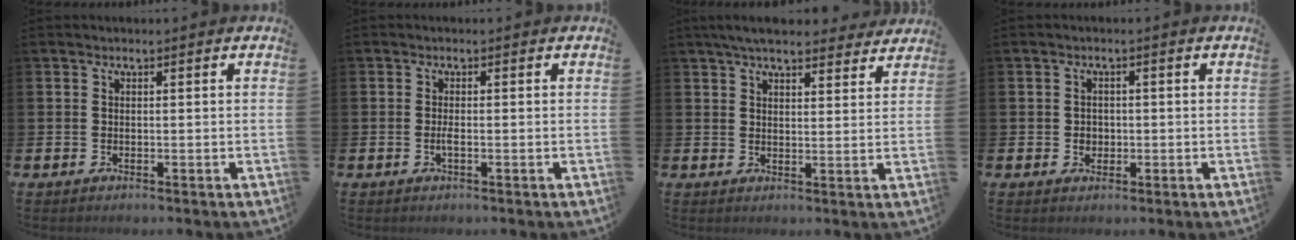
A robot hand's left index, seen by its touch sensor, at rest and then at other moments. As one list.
[{"total": 1.1, "force": [-0.3, 0.2, 1.0], "torque": [-0.025, 0.001, -0.005]}, {"total": 6.0, "force": [5.5, 1.3, 2.0], "torque": [-0.041, -0.019, 0.099]}, {"total": 1.6, "force": [0.0, 1.5, 0.5], "torque": [0.005, 0.002, -0.006]}]